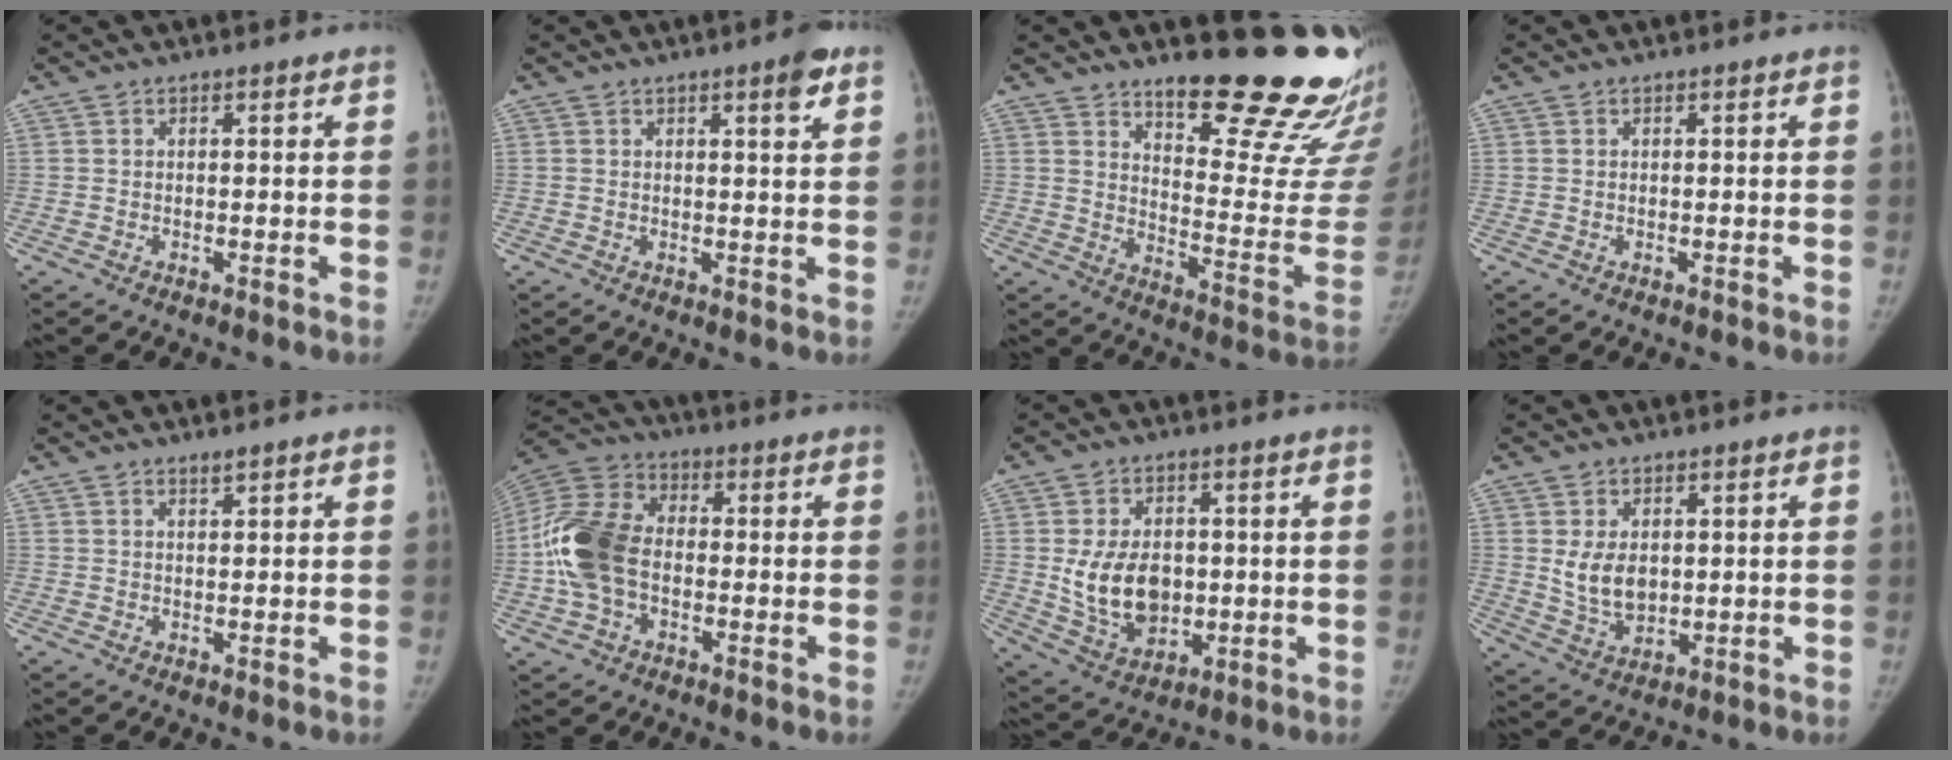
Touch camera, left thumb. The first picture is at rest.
{"total": 3.6, "force": [2.0, 0.7, 2.9], "torque": [-0.034, -0.009, 0.024]}
{"total": 22.6, "force": [18.2, 6.0, 11.9], "torque": [-0.113, -0.170, 0.239]}
{"total": 0.0}
{"total": 0.9, "force": [0.8, 0.1, 0.3], "torque": [-0.004, -0.008, 0.015]}
{"total": 14.9, "force": [-1.7, 10.0, 10.9], "torque": [-0.225, 0.032, -0.037]}
{"total": 12.3, "force": [0.2, 8.7, 8.6], "torque": [-0.121, -0.012, 0.020]}
{"total": 7.2, "force": [1.3, 4.9, 5.1], "torque": [-0.070, -0.018, 0.037]}